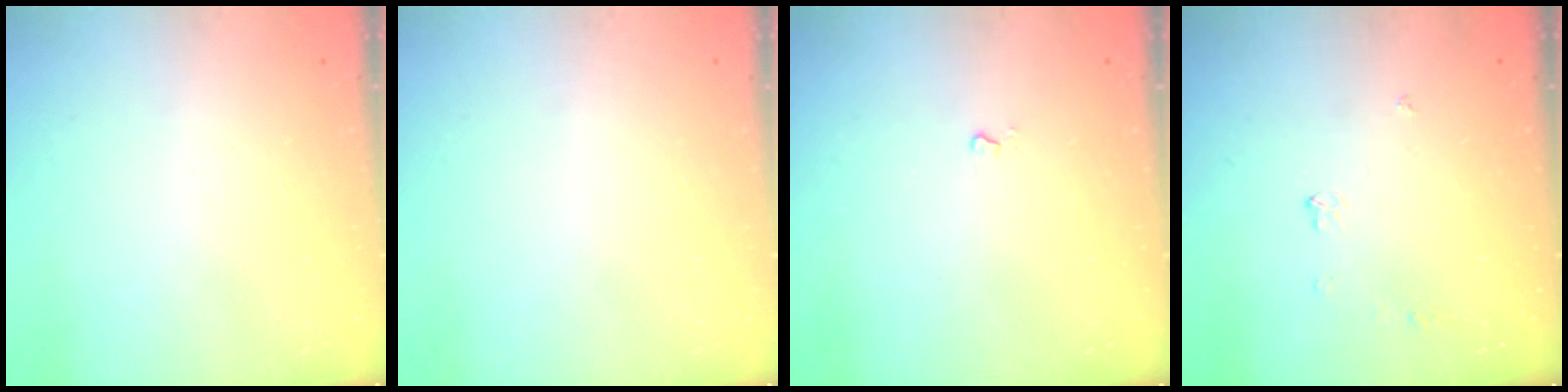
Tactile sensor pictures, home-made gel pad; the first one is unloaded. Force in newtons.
{"total": 0.0}
{"total": 2.4, "press": 2.4, "slide": 0.4}
{"total": 3.1, "press": 3.1, "slide": 0.6}